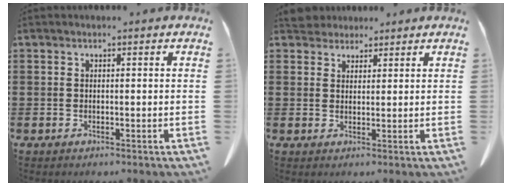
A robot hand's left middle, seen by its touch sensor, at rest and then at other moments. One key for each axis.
{"total": 3.1, "fx": 2.9, "fy": 1.1, "fz": 0.3, "tx": -0.007, "ty": -0.004, "tz": 0.057}